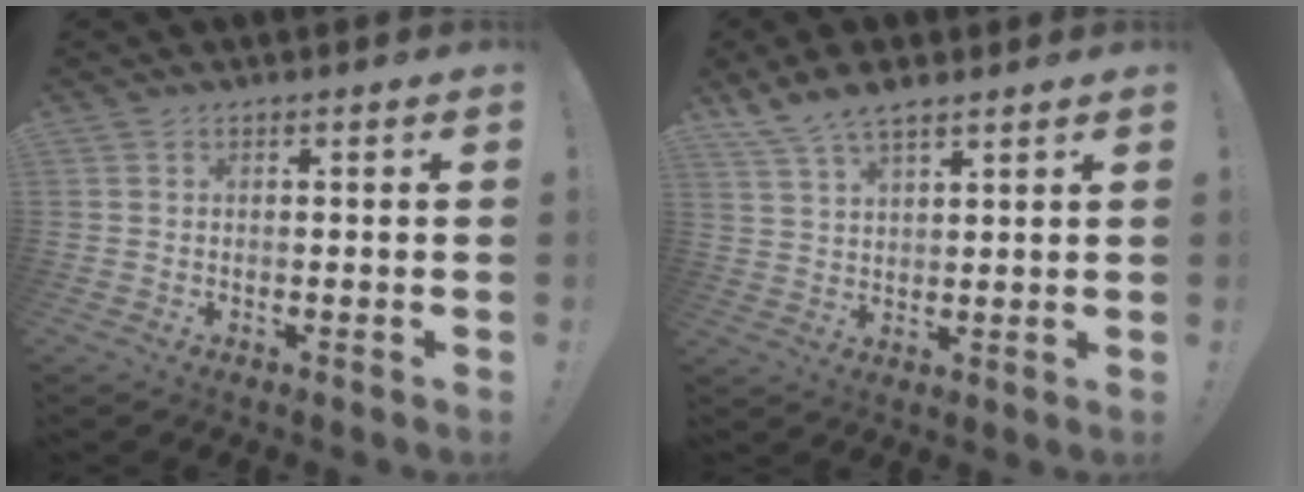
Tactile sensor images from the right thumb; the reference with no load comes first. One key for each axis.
{"total": 7.0, "fx": 5.5, "fy": 2.6, "fz": 3.4, "tx": -0.064, "ty": -0.026, "tz": 0.104}